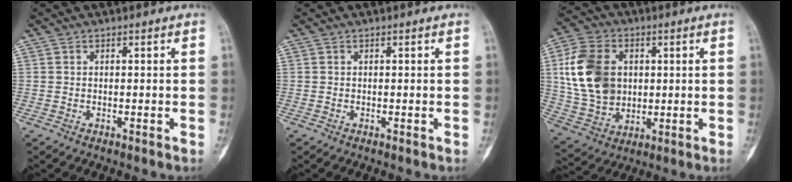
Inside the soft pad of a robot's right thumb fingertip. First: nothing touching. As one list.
[{"total": 0.0}, {"total": 16.5, "force": [2.8, 12.4, 10.5], "torque": [-0.185, 0.002, 0.058]}]